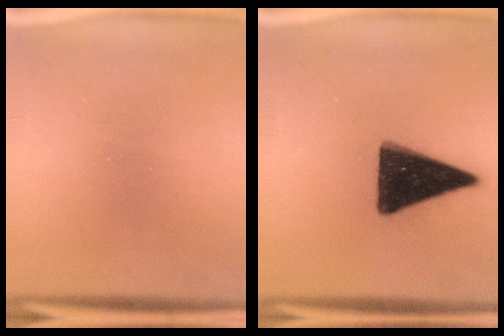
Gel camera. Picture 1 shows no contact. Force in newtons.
{"total": 15.9}